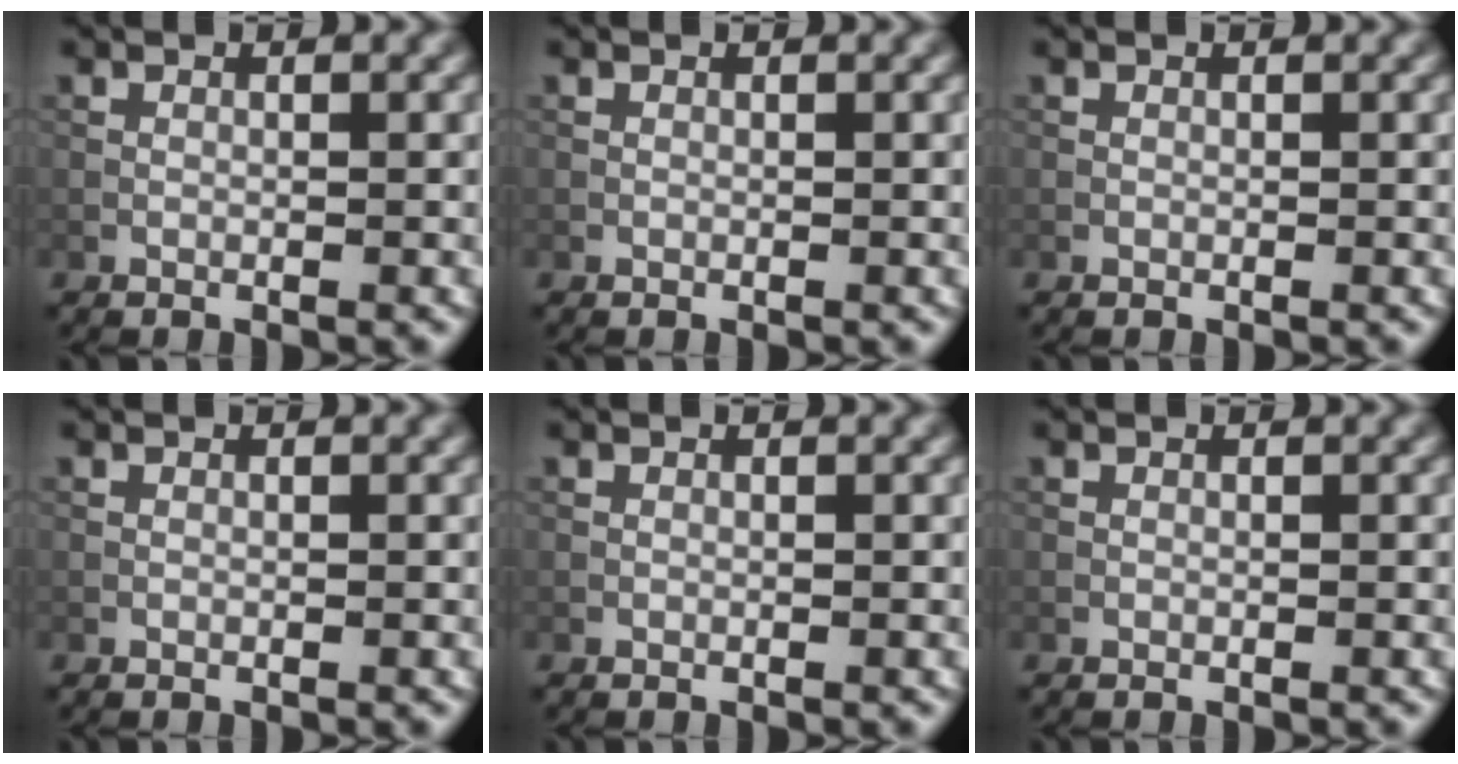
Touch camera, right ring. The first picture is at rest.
{"total": 0.0}
{"total": 0.0}
{"total": 0.0}
{"total": 0.0}
{"total": 0.0}